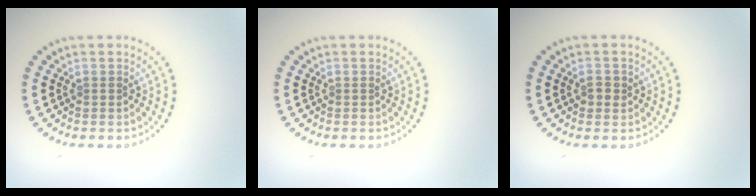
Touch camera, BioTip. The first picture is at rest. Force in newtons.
{"total": 0.0}
{"total": 1.2, "press": 1.2, "slide": 0.2}